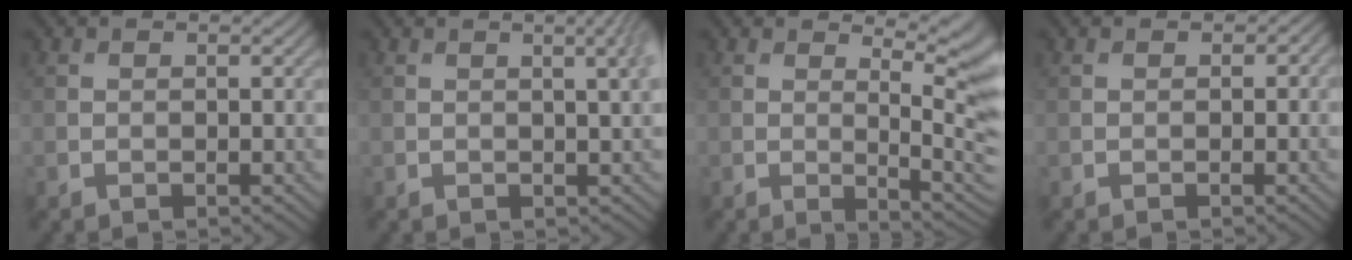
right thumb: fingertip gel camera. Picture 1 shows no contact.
{"total": 3.5, "force": [1.2, 0.9, 3.1], "torque": [-0.035, 0.013, 0.004]}
{"total": 8.0, "force": [2.8, 2.2, 7.1], "torque": [-0.080, 0.004, 0.043]}
{"total": 0.8, "force": [0.0, 0.7, 0.3], "torque": [-0.004, -0.007, -0.002]}